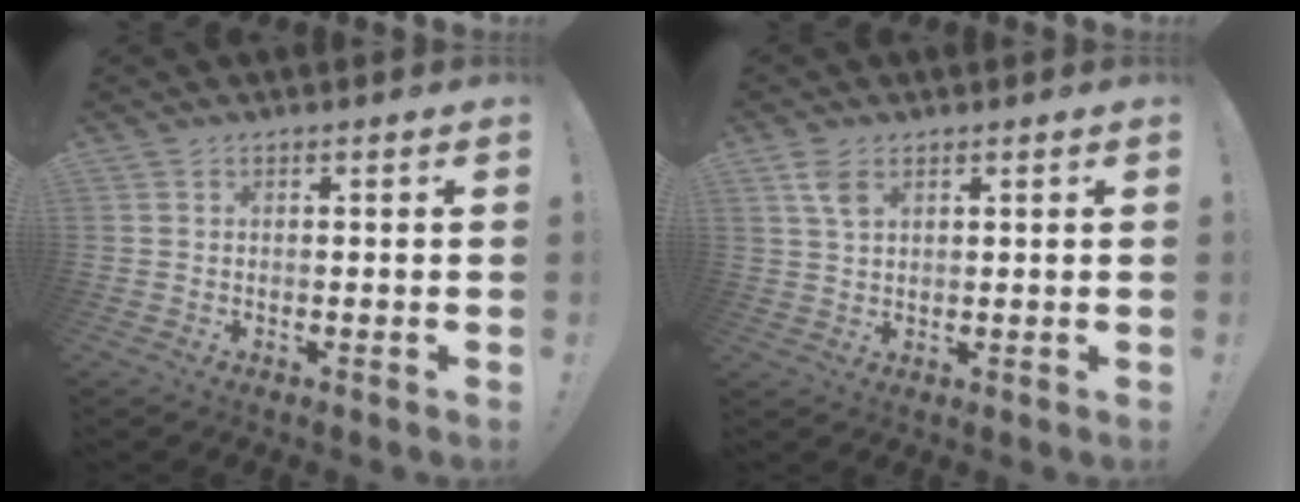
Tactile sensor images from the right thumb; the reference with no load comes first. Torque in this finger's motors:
{"motor_torque": [-0.04, 0.14, 0.33, 0.46, 0.00]}